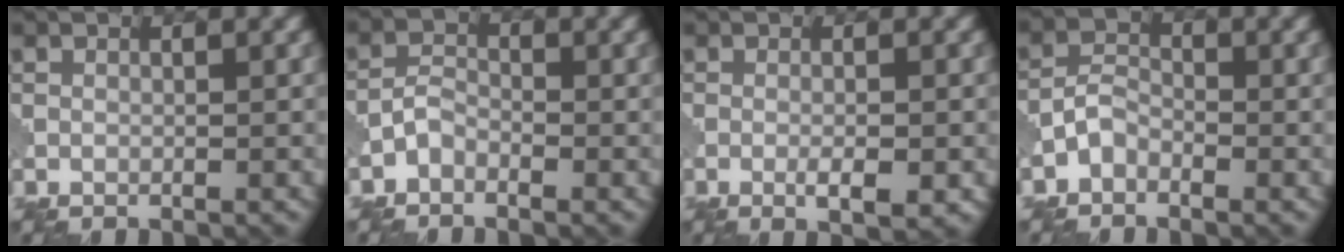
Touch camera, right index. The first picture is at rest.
{"total": 1.7, "force": [-1.3, 0.9, 0.8], "torque": [-0.014, 0.010, -0.031]}
{"total": 2.6, "force": [-1.0, 0.6, 2.3], "torque": [-0.040, -0.002, -0.016]}
{"total": 2.1, "force": [-1.4, 1.1, 0.9], "torque": [-0.017, 0.012, -0.035]}